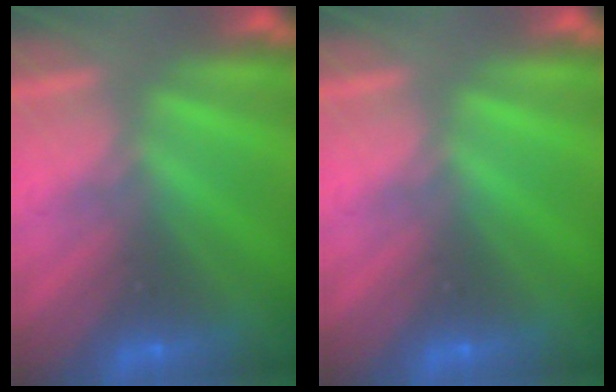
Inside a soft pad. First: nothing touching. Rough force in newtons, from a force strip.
{"total": 0.0}